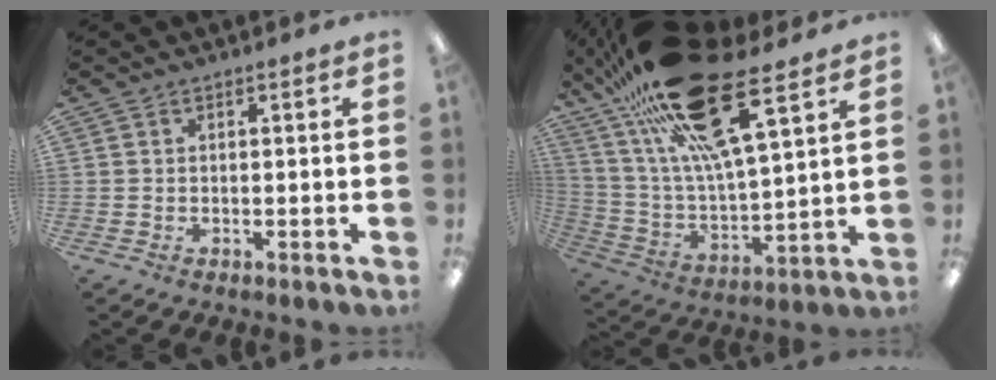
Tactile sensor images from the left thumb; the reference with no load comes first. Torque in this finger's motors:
{"motor_torque": [3.18, -1.80, 2.32, -0.38, 0.56]}